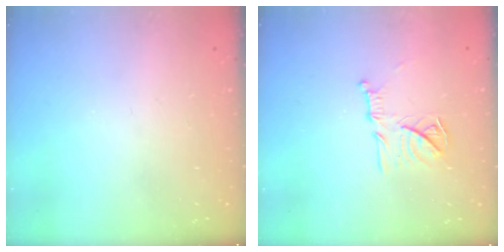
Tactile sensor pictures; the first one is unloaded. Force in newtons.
{"total": 12.5, "press": 12.5, "slide": 0.8}